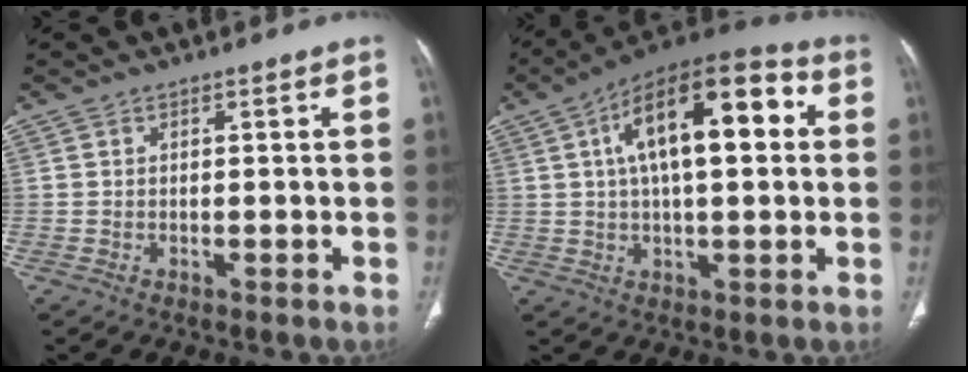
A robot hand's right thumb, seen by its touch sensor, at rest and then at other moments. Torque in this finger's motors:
{"motor_torque": [0.60, 4.41, 1.36, -0.02, 0.49]}